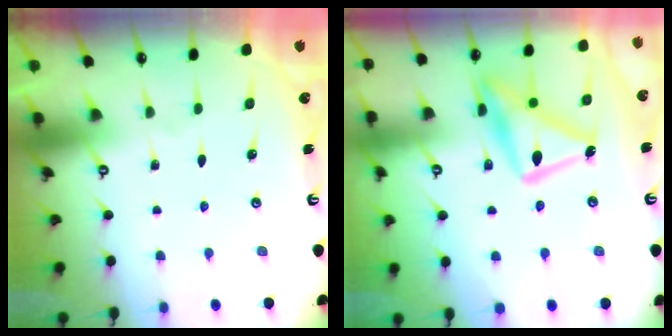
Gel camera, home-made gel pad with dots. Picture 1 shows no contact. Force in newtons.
{"total": 17.2, "press": 17.2, "slide": 1.1}